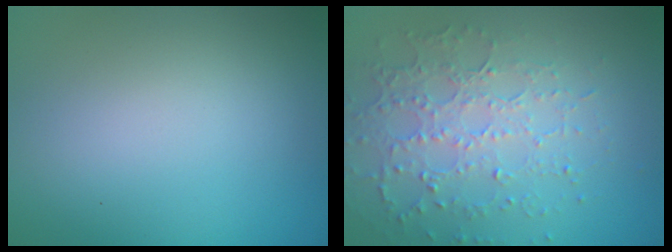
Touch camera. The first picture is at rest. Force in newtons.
{"total": 4.8, "press": 3.5, "slide": 3.4}